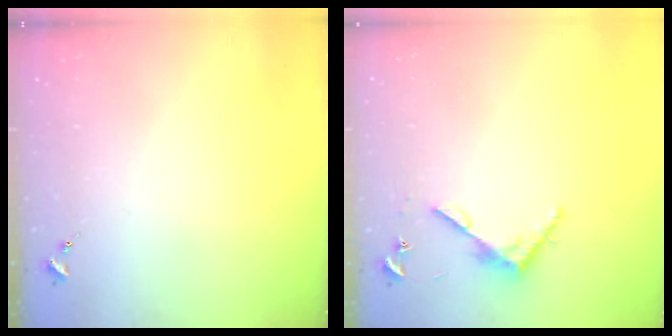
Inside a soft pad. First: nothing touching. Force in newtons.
{"total": 5.0, "press": 5.0, "slide": 0.4}